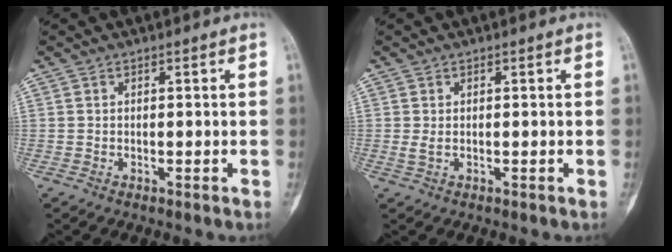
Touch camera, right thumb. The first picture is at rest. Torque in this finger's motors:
{"motor_torque": [1.22, 0.26, 0.27, 0.08, 0.08]}